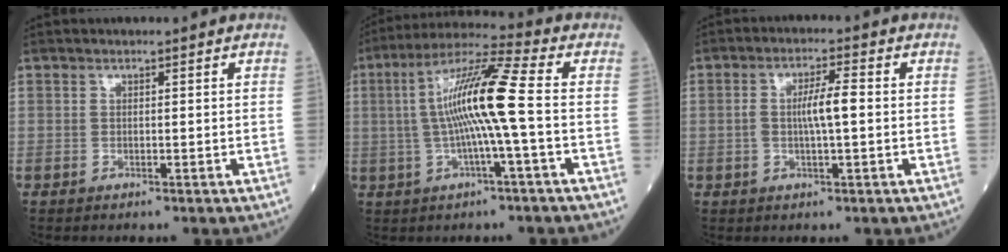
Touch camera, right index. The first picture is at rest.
{"total": 12.0, "force": [-0.2, -0.6, 12.0], "torque": [-0.224, 0.018, -0.009]}
{"total": 4.8, "force": [-0.1, 0.7, 4.8], "torque": [-0.091, 0.008, -0.002]}